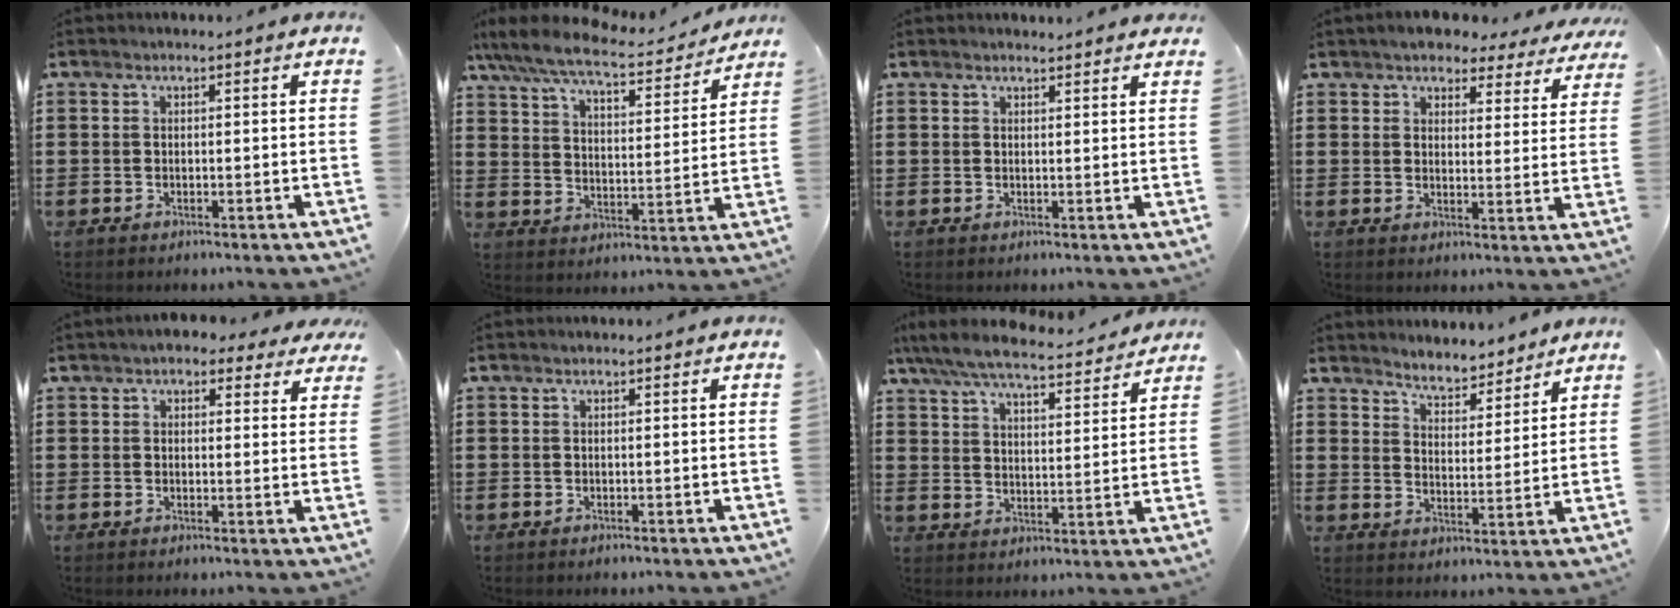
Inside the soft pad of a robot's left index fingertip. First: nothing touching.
{"total": 7.7, "force": [6.8, 0.7, 3.4], "torque": [-0.096, -0.037, 0.115]}
{"total": 1.4, "force": [1.4, 0.1, 0.2], "torque": [-0.007, 0.000, 0.027]}
{"total": 4.4, "force": [4.3, 0.7, 0.7], "torque": [-0.033, -0.016, 0.077]}
{"total": 3.5, "force": [2.8, 1.5, 1.6], "torque": [-0.031, 0.000, 0.048]}
{"total": 0.0}
{"total": 7.0, "force": [6.4, 0.6, 2.8], "torque": [-0.082, -0.037, 0.110]}
{"total": 4.4, "force": [4.4, 0.4, 0.1], "torque": [-0.023, -0.026, 0.076]}